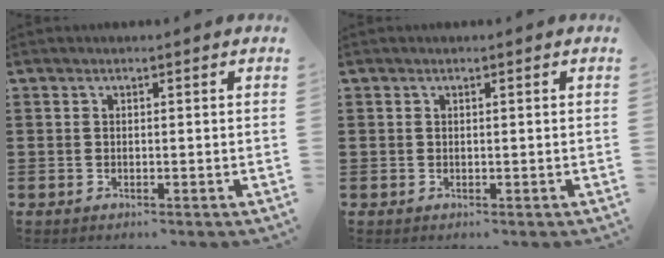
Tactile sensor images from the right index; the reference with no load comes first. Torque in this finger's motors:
{"motor_torque": [-1.12, 1.01, -0.67, -0.21]}